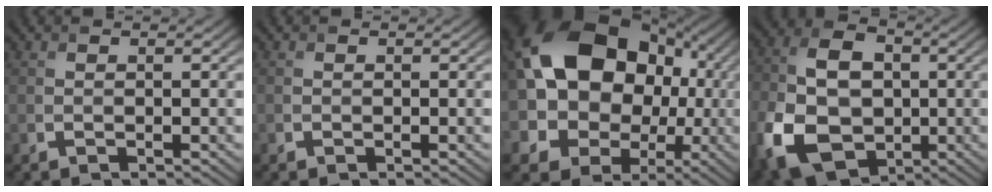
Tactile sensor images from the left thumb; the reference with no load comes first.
{"total": 0.0}
{"total": 23.0, "force": [3.8, 18.4, 13.1], "torque": [-0.300, 0.022, 0.069]}
{"total": 15.2, "force": [-3.7, 11.0, 9.9], "torque": [-0.235, -0.021, -0.075]}